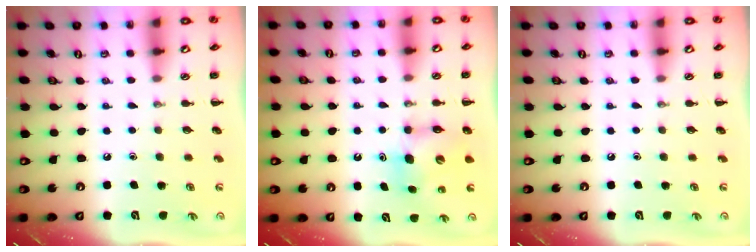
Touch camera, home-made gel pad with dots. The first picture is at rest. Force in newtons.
{"total": 6.9, "press": 6.9, "slide": 0.4}
{"total": 0.0}